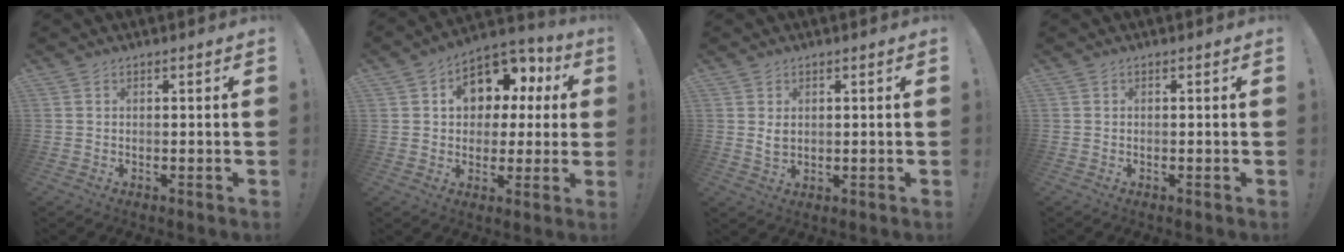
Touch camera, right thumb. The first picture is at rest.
{"total": 11.7, "force": [4.4, 8.8, 6.4], "torque": [-0.093, -0.026, 0.079]}
{"total": 3.1, "force": [1.4, 2.1, 1.8], "torque": [-0.022, -0.001, 0.024]}
{"total": 0.0}